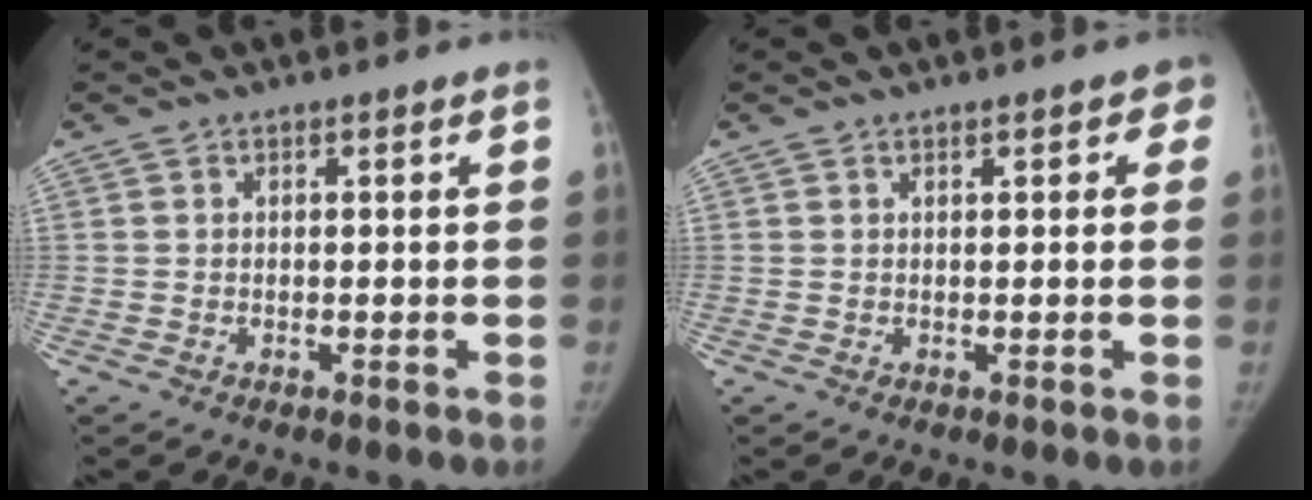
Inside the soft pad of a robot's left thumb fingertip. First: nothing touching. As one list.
[{"total": 2.7, "force": [1.4, 1.3, 1.9], "torque": [-0.003, 0.000, 0.011]}]